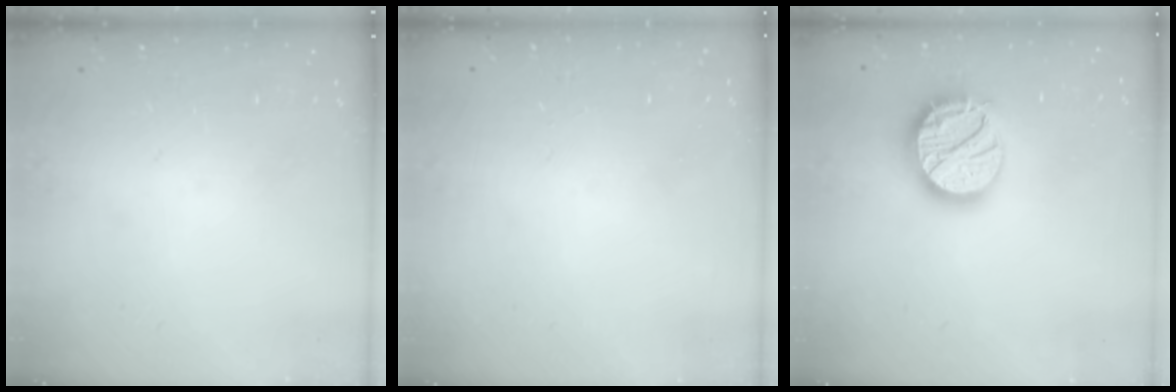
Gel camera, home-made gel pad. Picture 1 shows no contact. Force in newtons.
{"total": 0.7, "press": 0.7, "slide": 0.1}
{"total": 17.5, "press": 17.5, "slide": 1.2}